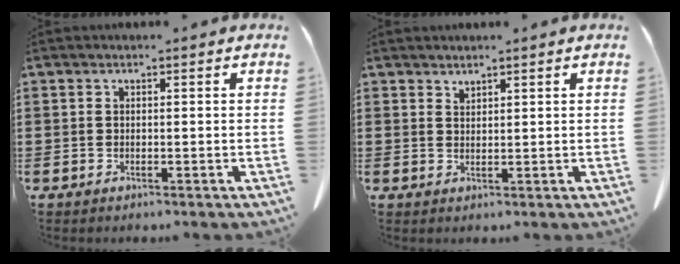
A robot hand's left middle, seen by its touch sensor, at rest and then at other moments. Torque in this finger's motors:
{"motor_torque": [-1.03, 1.11, -0.35, -0.10]}